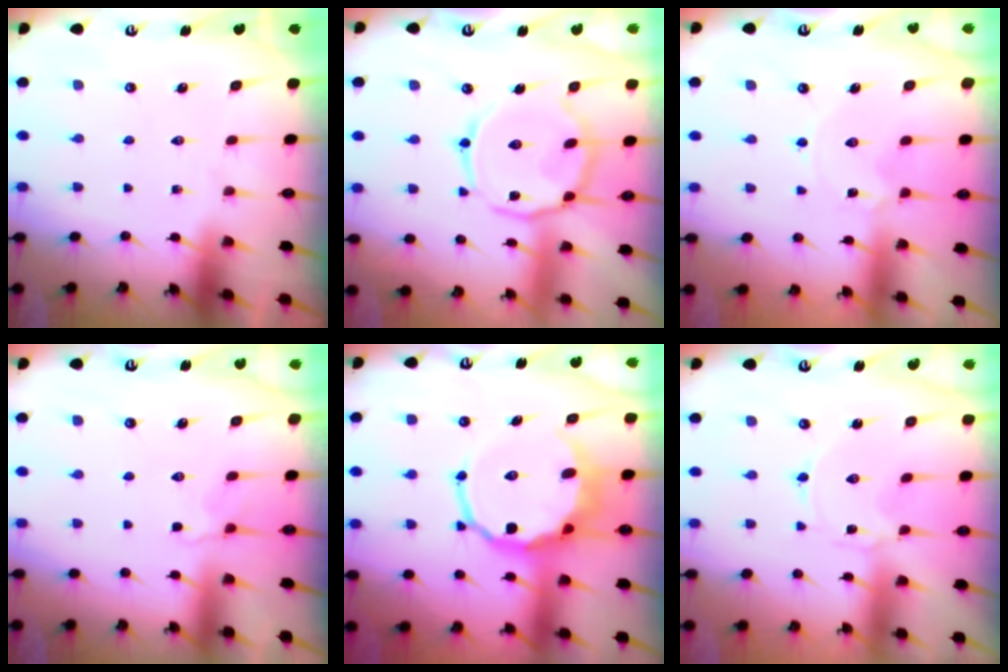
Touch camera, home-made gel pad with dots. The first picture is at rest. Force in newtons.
{"total": 13.7, "press": 13.7, "slide": 1.1}
{"total": 0.0}
{"total": 2.7, "press": 2.1, "slide": 1.8}
{"total": 12.1, "press": 11.6, "slide": 3.4}
{"total": 0.0}